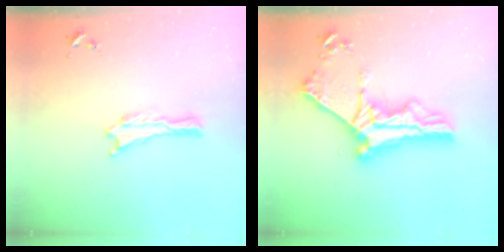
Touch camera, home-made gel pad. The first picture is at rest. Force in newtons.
{"total": 10.0, "press": 9.9, "slide": 1.3}